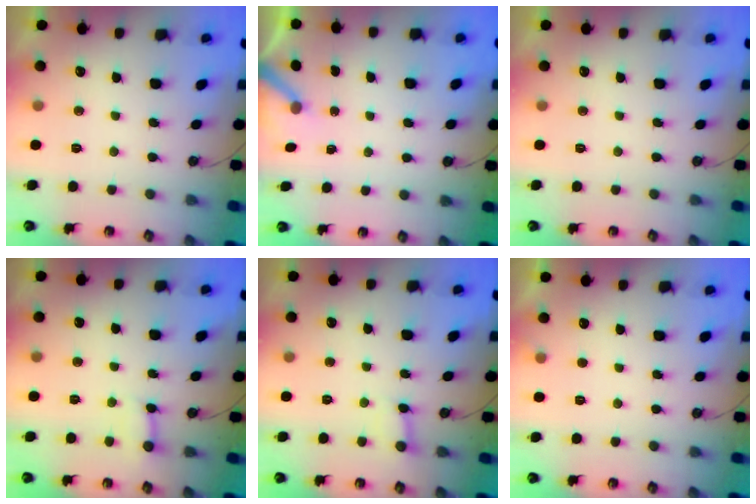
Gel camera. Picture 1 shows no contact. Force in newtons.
{"total": 2.9, "press": 2.9, "slide": 0.3}
{"total": 0.0}
{"total": 3.9, "press": 3.9, "slide": 0.2}
{"total": 3.3, "press": 3.3, "slide": 0.2}
{"total": 2.6, "press": 2.6, "slide": 0.4}